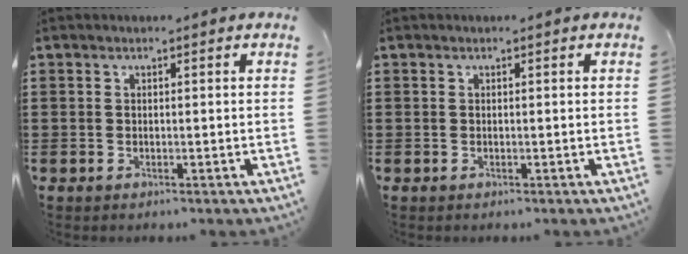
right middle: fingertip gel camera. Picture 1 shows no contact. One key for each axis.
{"total": 0.0}